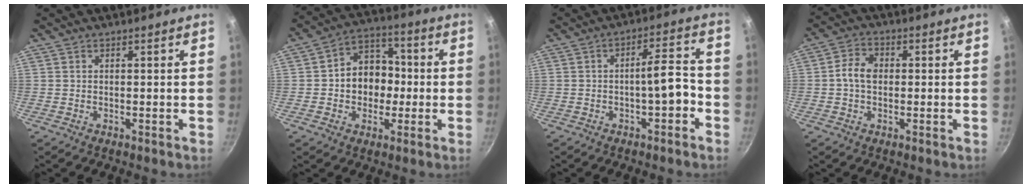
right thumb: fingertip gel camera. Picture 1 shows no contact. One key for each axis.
{"total": 11.8, "fx": -0.4, "fy": 9.5, "fz": 7.1, "tx": -0.064, "ty": 0.027, "tz": -0.019}
{"total": 6.3, "fx": -2.3, "fy": 1.9, "fz": 5.6, "tx": -0.068, "ty": 0.039, "tz": -0.030}
{"total": 5.2, "fx": 0.0, "fy": 3.7, "fz": 3.6, "tx": -0.062, "ty": 0.014, "tz": -0.012}